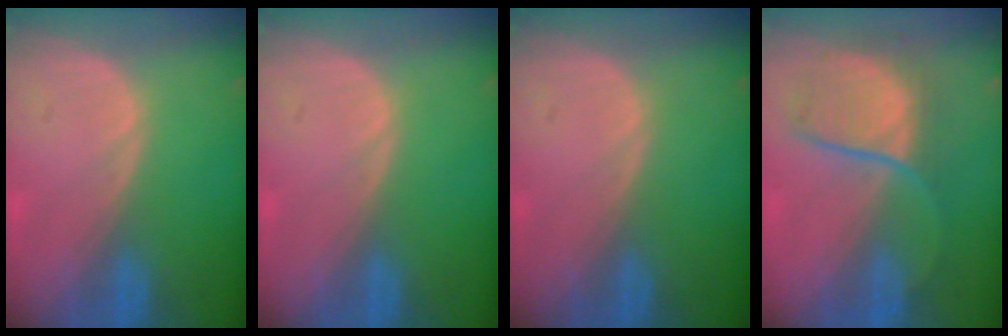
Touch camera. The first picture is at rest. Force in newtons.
{"total": 0.0}
{"total": 0.0}
{"total": 7.6, "press": 7.6, "slide": 0.6}